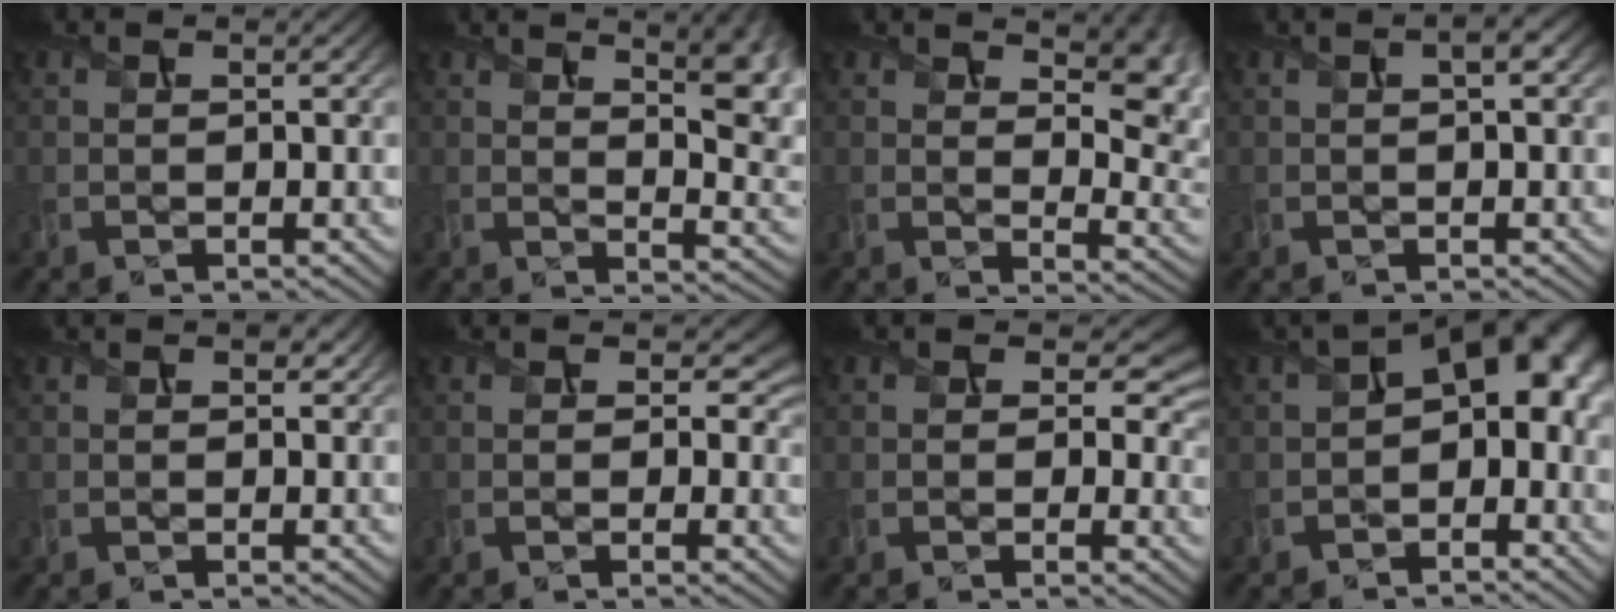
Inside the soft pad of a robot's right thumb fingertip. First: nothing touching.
{"total": 12.4, "force": [5.3, 4.5, 10.3], "torque": [-0.121, 0.022, 0.077]}
{"total": 10.6, "force": [6.0, 4.0, 7.8], "torque": [-0.117, 0.001, 0.096]}
{"total": 1.9, "force": [0.4, 0.5, 1.8], "torque": [-0.031, 0.009, 0.004]}
{"total": 1.7, "force": [1.0, 1.0, 1.0], "torque": [-0.017, -0.002, 0.015]}
{"total": 4.0, "force": [1.0, 2.9, 2.5], "torque": [-0.040, -0.009, 0.010]}
{"total": 5.7, "force": [1.4, 4.1, 3.6], "torque": [-0.054, -0.015, 0.017]}
{"total": 9.1, "force": [-0.5, 5.4, 7.3], "torque": [-0.106, 0.008, -0.019]}